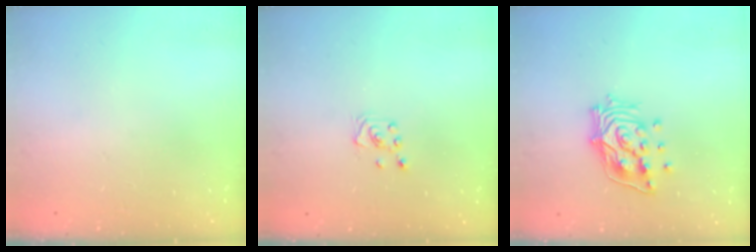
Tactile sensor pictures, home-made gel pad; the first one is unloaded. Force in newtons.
{"total": 3.0, "press": 2.9, "slide": 0.3}
{"total": 12.9, "press": 12.8, "slide": 1.8}